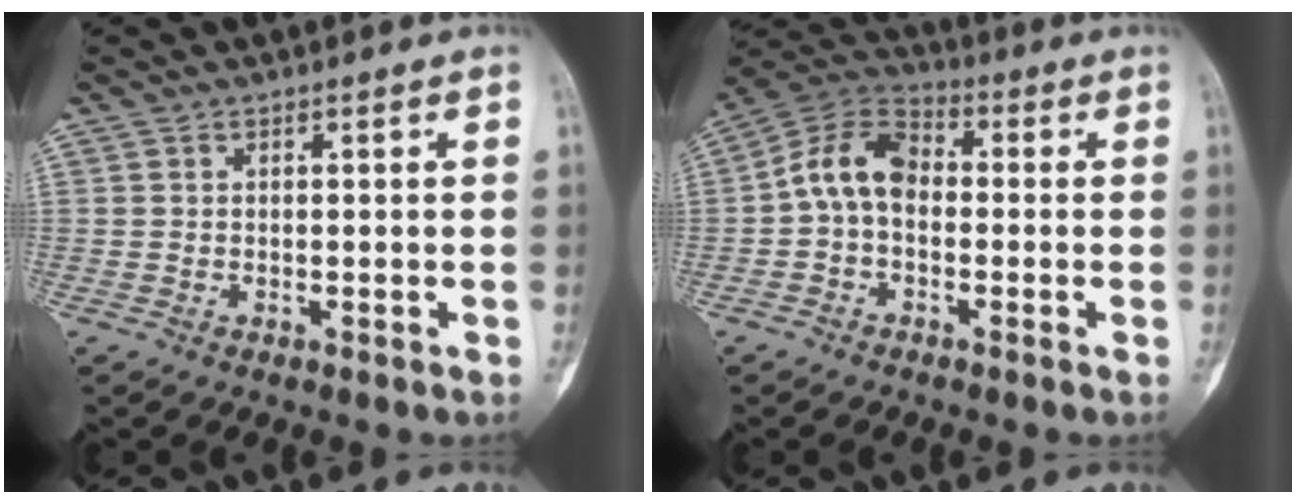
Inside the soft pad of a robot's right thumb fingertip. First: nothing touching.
{"total": 9.8, "force": [-0.6, 6.7, 7.1], "torque": [-0.117, 0.033, -0.030]}